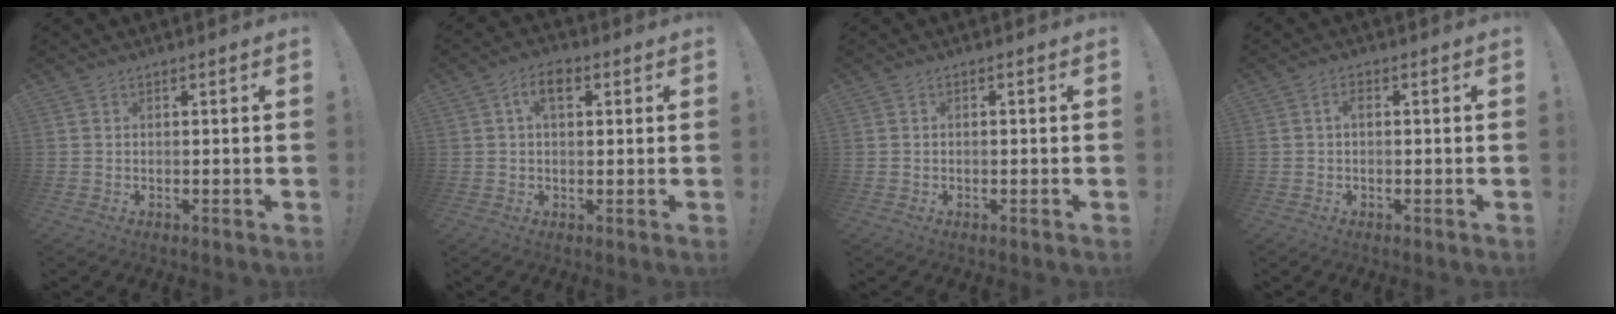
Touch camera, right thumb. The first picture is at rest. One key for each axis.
{"total": 5.9, "fx": 1.9, "fy": 3.3, "fz": 4.4, "tx": -0.069, "ty": 0.006, "tz": 0.030}
{"total": 0.6, "fx": -0.4, "fy": 0.2, "fz": 0.3, "tx": -0.004, "ty": 0.001, "tz": -0.008}
{"total": 1.7, "fx": -0.2, "fy": 0.7, "fz": 1.6, "tx": -0.032, "ty": 0.008, "tz": -0.006}